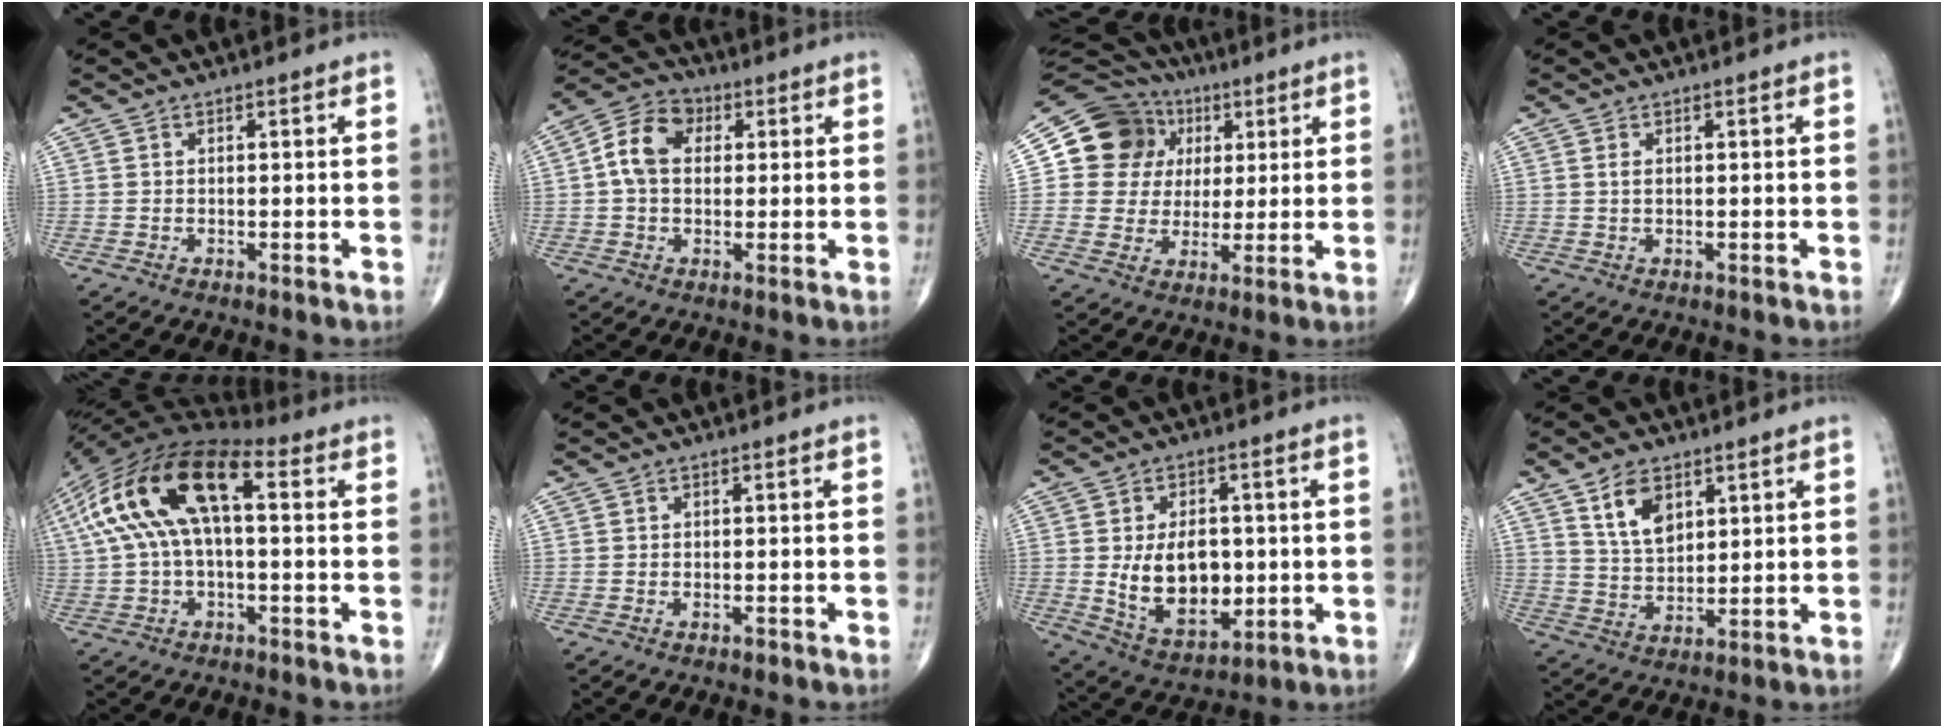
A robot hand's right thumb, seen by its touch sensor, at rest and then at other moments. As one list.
[{"total": 8.7, "force": [1.2, 6.3, 5.9], "torque": [-0.100, 0.019, 0.013]}, {"total": 14.4, "force": [4.0, 12.9, 4.9], "torque": [-0.051, 0.016, 0.068]}, {"total": 1.1, "force": [0.3, 0.5, 0.9], "torque": [-0.022, 0.002, 0.009]}, {"total": 19.1, "force": [3.2, 8.8, 16.7], "torque": [-0.333, 0.049, 0.043]}, {"total": 0.7, "force": [-0.5, 0.3, 0.5], "torque": [-0.008, 0.003, -0.008]}, {"total": 12.8, "force": [-0.6, 8.2, 9.8], "torque": [-0.131, -0.013, 0.009]}, {"total": 7.9, "force": [4.2, 4.5, 4.9], "torque": [-0.073, -0.026, 0.083]}]